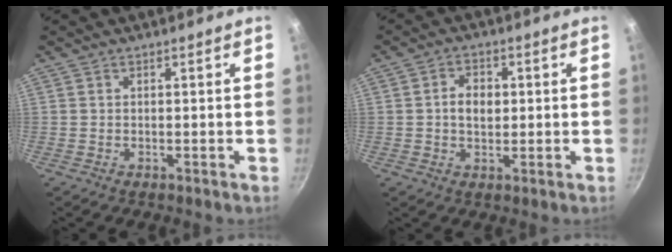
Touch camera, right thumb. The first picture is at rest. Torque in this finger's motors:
{"motor_torque": [-0.32, 0.37, 0.00, -0.23, 0.04]}